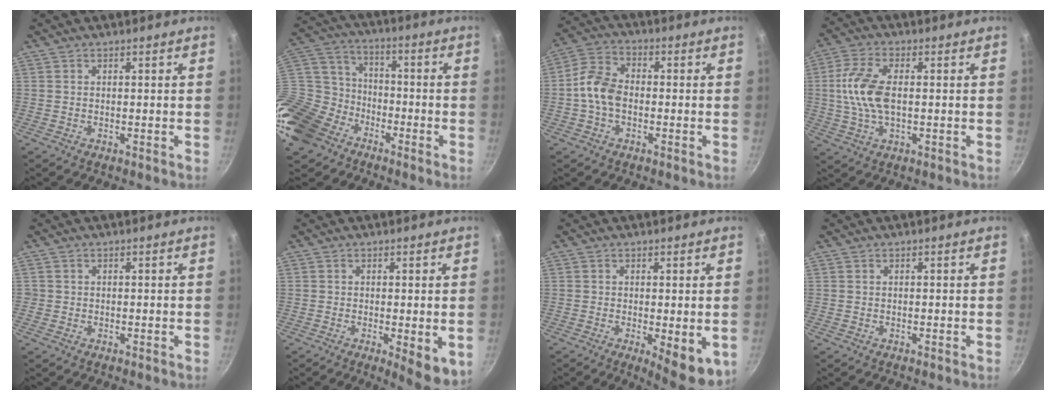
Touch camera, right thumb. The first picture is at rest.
{"total": 24.8, "force": [-13.1, 17.4, 11.9], "torque": [-0.322, 0.042, -0.250]}
{"total": 7.2, "force": [-1.1, 4.9, 5.2], "torque": [-0.098, 0.022, -0.031]}
{"total": 10.4, "force": [0.4, 5.2, 9.0], "torque": [-0.199, 0.008, 0.007]}
{"total": 0.7, "force": [-0.1, 0.7, 0.0], "torque": [0.003, 0.005, -0.004]}
{"total": 6.2, "force": [-1.5, 1.8, 5.8], "torque": [-0.080, -0.018, -0.020]}
{"total": 7.9, "force": [-2.2, 2.5, 7.1], "torque": [-0.093, -0.021, -0.027]}
{"total": 0.0}